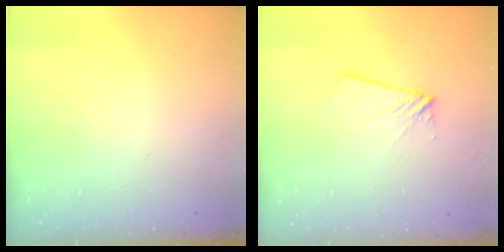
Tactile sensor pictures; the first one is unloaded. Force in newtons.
{"total": 1.9, "press": 1.9, "slide": 0.1}